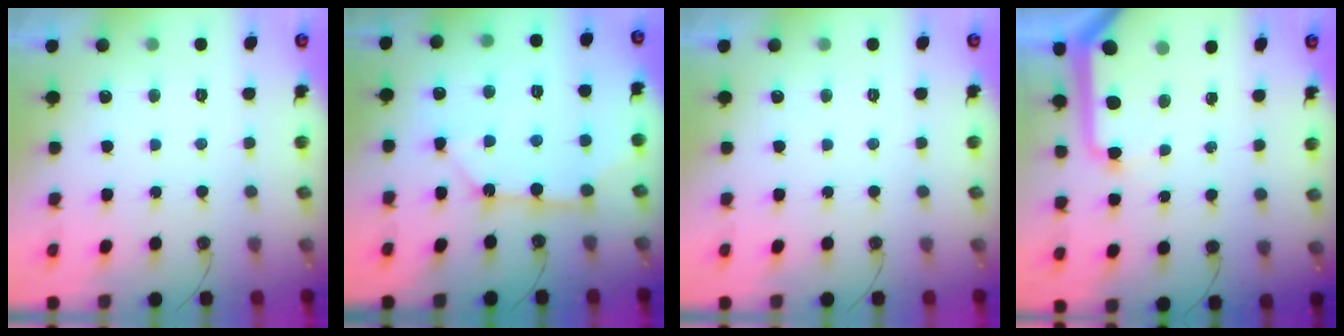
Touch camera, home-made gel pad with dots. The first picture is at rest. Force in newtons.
{"total": 12.3, "press": 12.2, "slide": 1.6}
{"total": 0.0}
{"total": 12.6, "press": 12.5, "slide": 1.6}